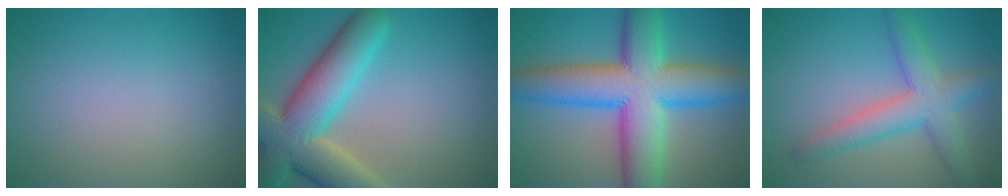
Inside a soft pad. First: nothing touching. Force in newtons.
{"total": 10.5, "press": 10.5, "slide": 0.7}
{"total": 12.9, "press": 12.9, "slide": 0.3}
{"total": 5.2, "press": 5.2, "slide": 0.2}